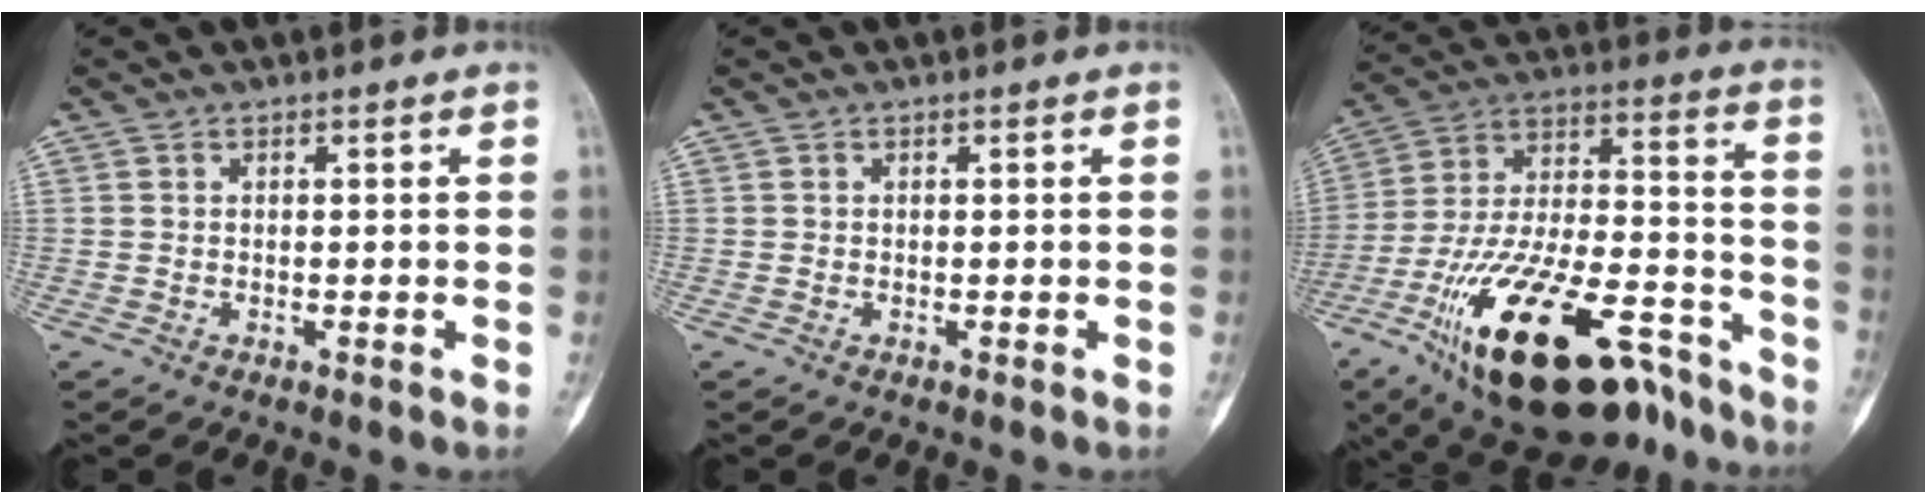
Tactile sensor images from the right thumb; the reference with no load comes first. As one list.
[{"total": 0.0}, {"total": 28.9, "force": [-17.2, 11.8, 20.0], "torque": [-0.352, 0.070, -0.285]}]